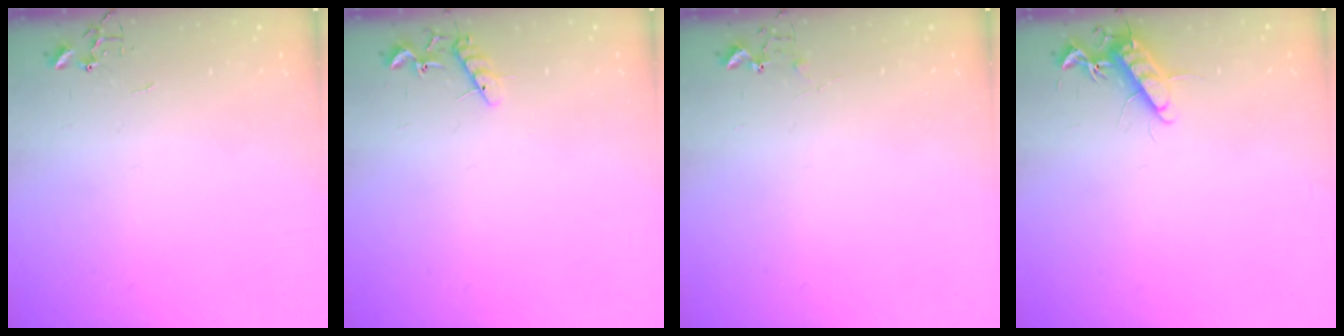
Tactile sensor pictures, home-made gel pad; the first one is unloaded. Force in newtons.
{"total": 10.4, "press": 10.3, "slide": 0.9}
{"total": 5.4, "press": 5.4, "slide": 0.7}
{"total": 11.3, "press": 11.3, "slide": 0.7}